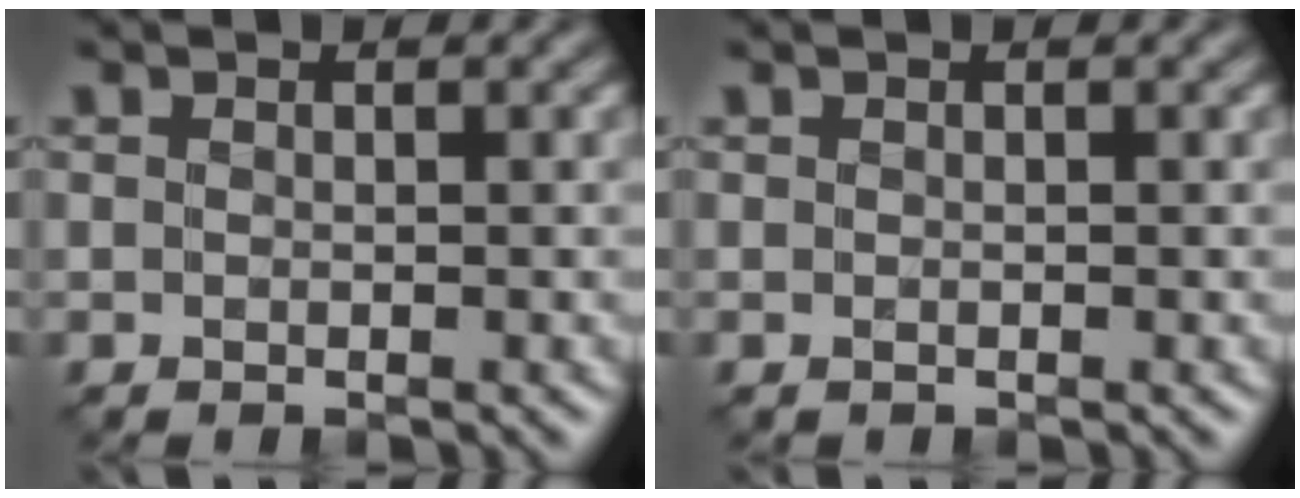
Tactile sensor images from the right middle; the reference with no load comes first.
{"total": 0.0}